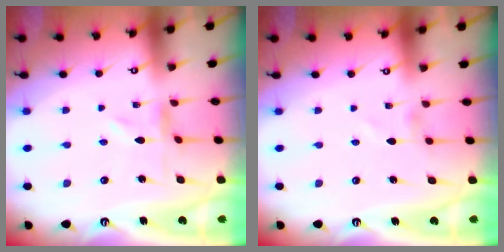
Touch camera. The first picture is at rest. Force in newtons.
{"total": 0.9, "press": 0.9, "slide": 0.1}